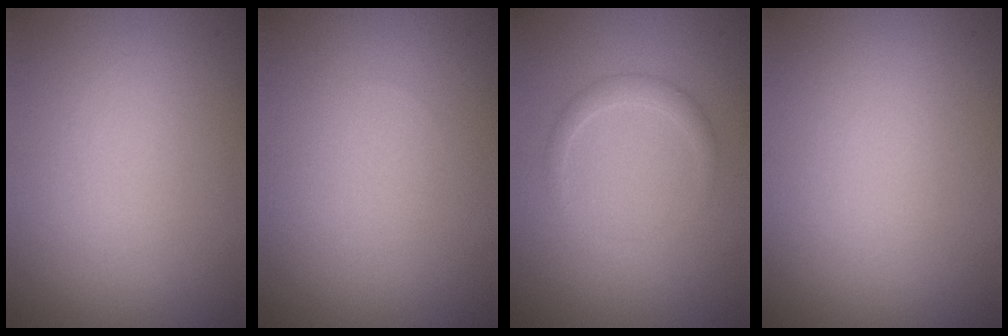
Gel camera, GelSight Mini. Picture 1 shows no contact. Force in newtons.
{"total": 0.0}
{"total": 1.4, "press": 1.4, "slide": 0.1}
{"total": 0.0}